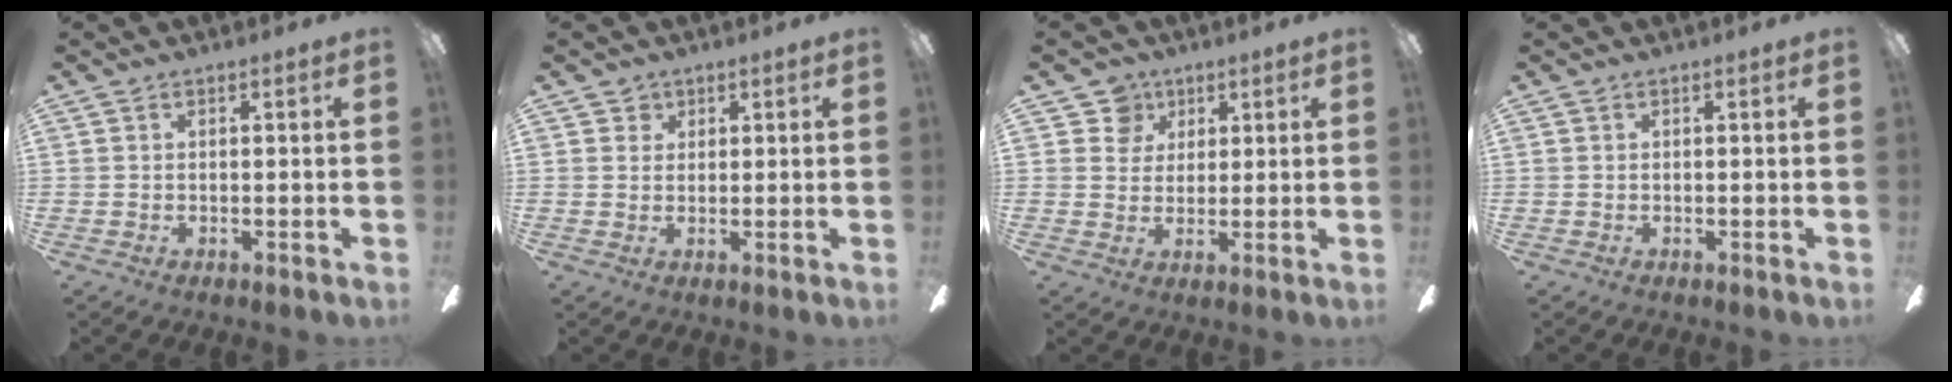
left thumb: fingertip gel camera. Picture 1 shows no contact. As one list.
[{"total": 2.3, "force": [1.3, 1.9, 0.1], "torque": [0.002, 0.003, 0.021]}, {"total": 6.6, "force": [3.5, 5.6, 0.9], "torque": [-0.023, -0.005, 0.065]}, {"total": 0.0}]